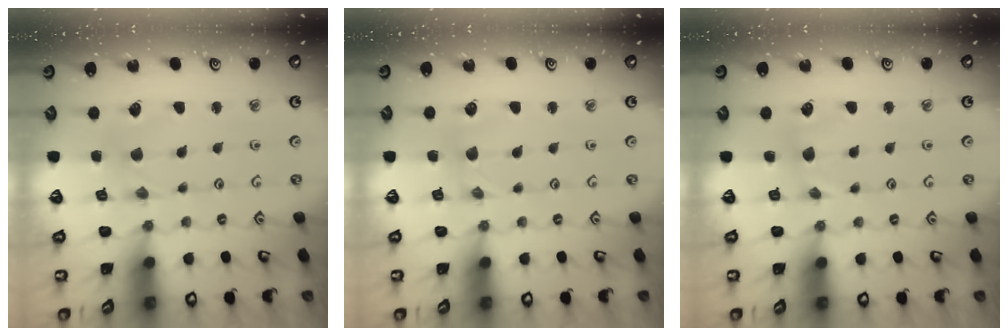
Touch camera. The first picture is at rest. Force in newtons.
{"total": 1.7, "press": 1.7, "slide": 0.3}
{"total": 2.0, "press": 1.9, "slide": 0.4}